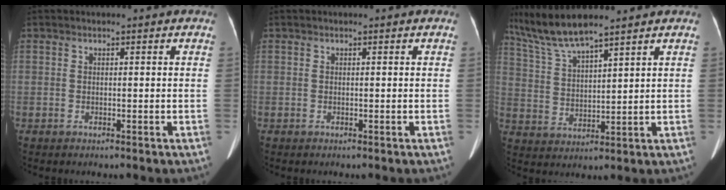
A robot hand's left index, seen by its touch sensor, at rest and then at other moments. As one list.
[{"total": 0.0}, {"total": 8.7, "force": [7.6, 0.1, 4.3], "torque": [-0.096, 0.008, 0.156]}]